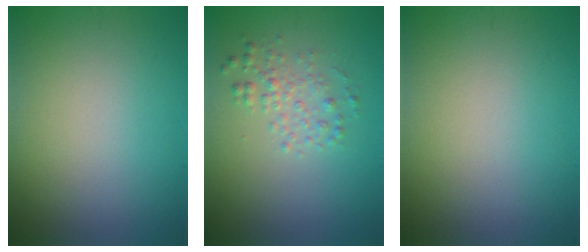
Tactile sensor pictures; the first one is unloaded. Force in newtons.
{"total": 2.0, "press": 2.0, "slide": 0.0}
{"total": 0.0}